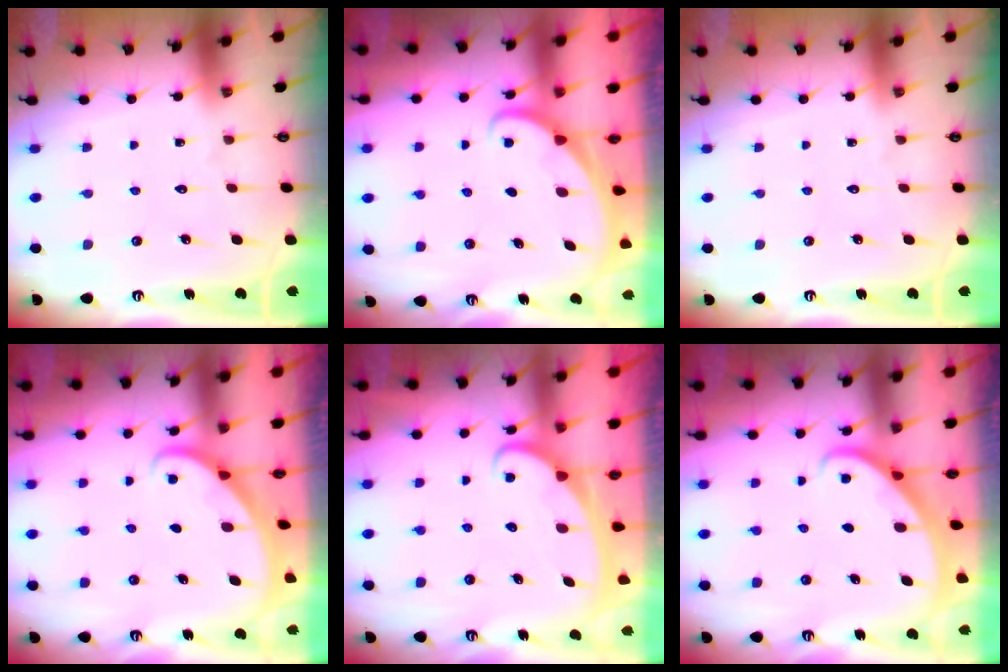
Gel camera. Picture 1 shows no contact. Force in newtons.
{"total": 1.8, "press": 1.8, "slide": 0.1}
{"total": 0.0}
{"total": 1.9, "press": 1.9, "slide": 0.1}
{"total": 2.5, "press": 2.5, "slide": 0.3}
{"total": 2.3, "press": 2.3, "slide": 0.2}